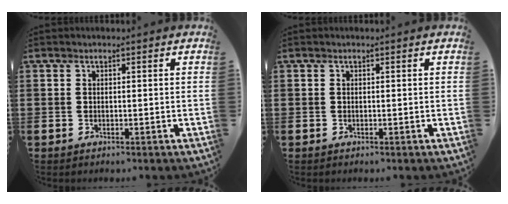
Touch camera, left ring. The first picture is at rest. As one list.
[{"total": 0.0}]